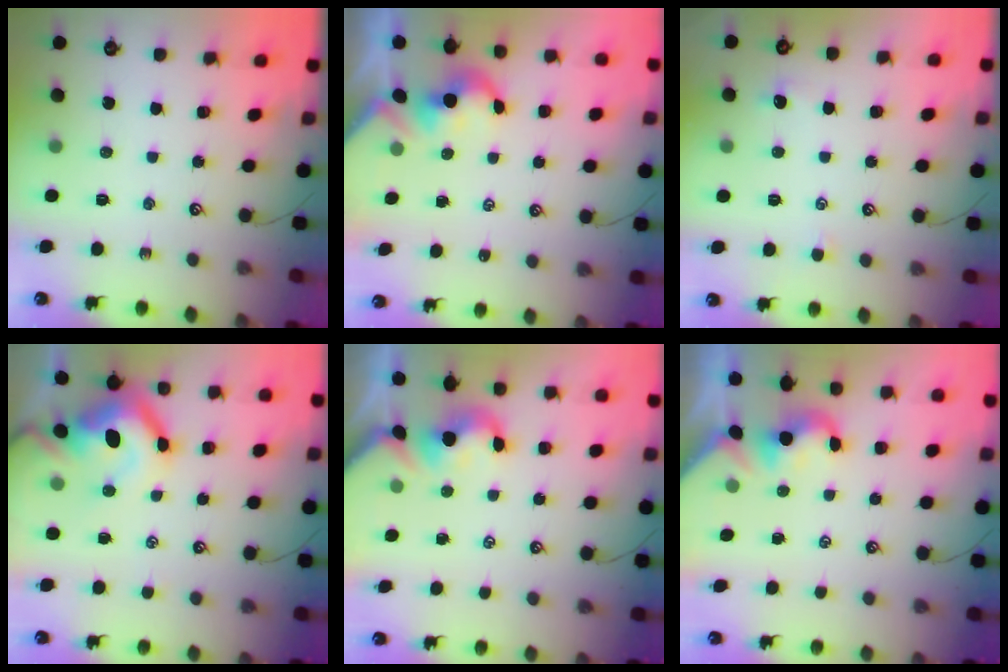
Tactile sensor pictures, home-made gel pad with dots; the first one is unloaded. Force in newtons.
{"total": 2.0, "press": 1.9, "slide": 0.4}
{"total": 0.8, "press": 0.7, "slide": 0.5}
{"total": 12.8, "press": 12.7, "slide": 2.0}
{"total": 1.2, "press": 1.1, "slide": 0.6}
{"total": 2.2, "press": 2.1, "slide": 0.3}